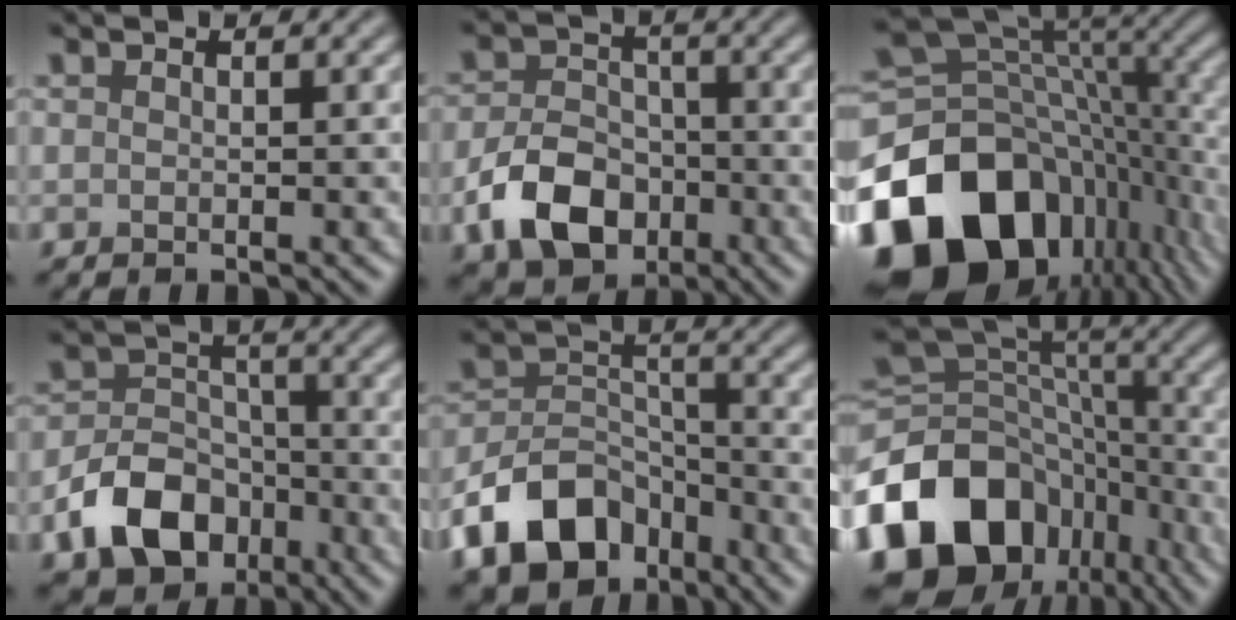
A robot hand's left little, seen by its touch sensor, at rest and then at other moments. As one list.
[{"total": 6.8, "force": [-3.0, 4.7, 3.8], "torque": [-0.074, -0.005, -0.057]}, {"total": 17.6, "force": [-7.5, 11.8, 10.6], "torque": [-0.219, -0.019, -0.130]}, {"total": 7.4, "force": [-3.8, 5.1, 3.9], "torque": [-0.068, -0.005, -0.075]}, {"total": 8.8, "force": [-5.4, 5.6, 4.2], "torque": [-0.072, -0.003, -0.110]}, {"total": 15.2, "force": [-7.7, 10.7, 7.4], "torque": [-0.171, 0.004, -0.131]}]